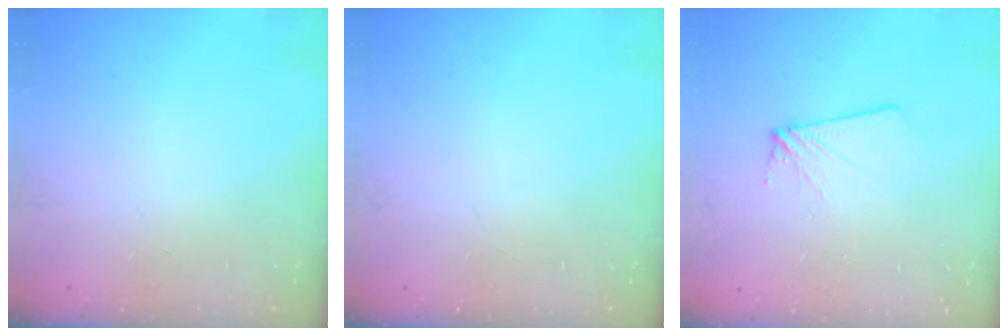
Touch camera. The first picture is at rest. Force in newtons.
{"total": 0.0}
{"total": 2.6, "press": 2.6, "slide": 0.2}